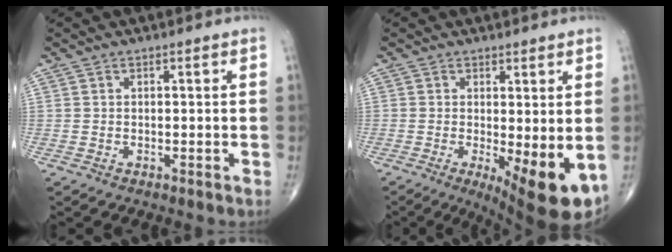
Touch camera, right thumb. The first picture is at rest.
{"total": 10.5, "force": [-2.5, 3.2, 9.7], "torque": [-0.134, -0.024, -0.030]}